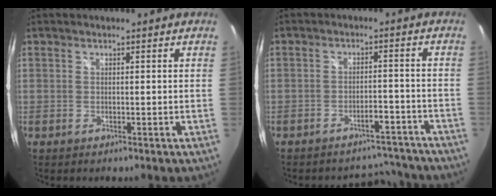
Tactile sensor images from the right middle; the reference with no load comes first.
{"total": 8.8, "force": [-8.1, 3.1, 1.6], "torque": [-0.024, 0.024, -0.094]}